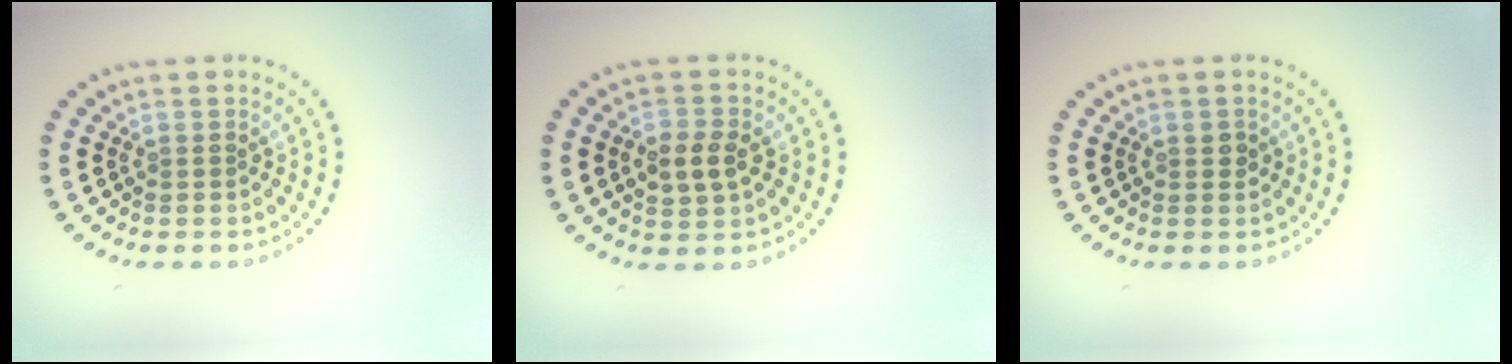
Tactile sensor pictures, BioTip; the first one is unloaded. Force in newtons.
{"total": 2.8, "press": 2.8, "slide": 0.1}
{"total": 0.7, "press": 0.7, "slide": 0.3}